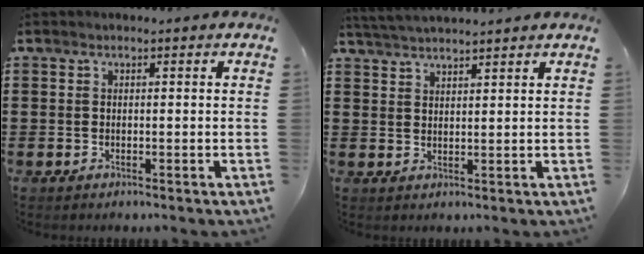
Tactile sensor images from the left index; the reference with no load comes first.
{"total": 2.9, "force": [2.9, -0.4, 0.3], "torque": [-0.014, -0.005, 0.054]}